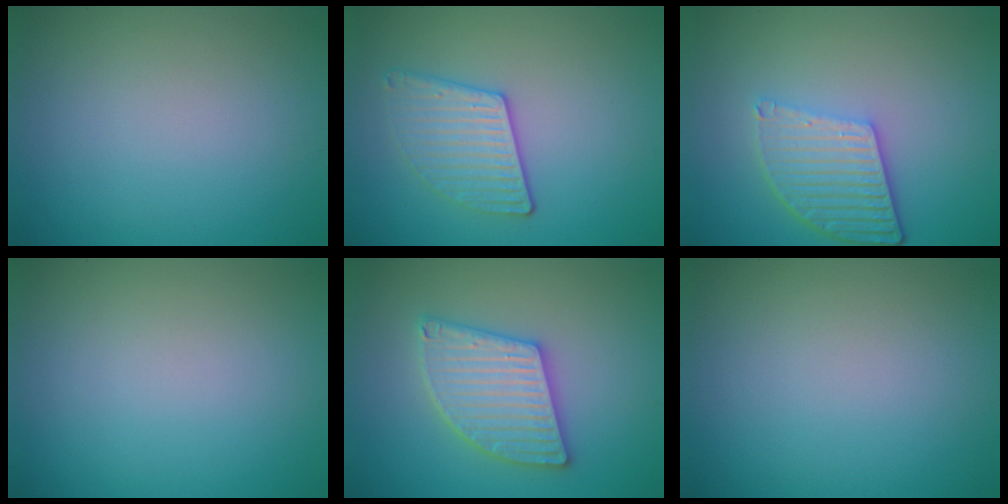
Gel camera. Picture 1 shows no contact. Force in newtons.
{"total": 3.1, "press": 2.9, "slide": 1.0}
{"total": 5.1, "press": 3.8, "slide": 3.4}
{"total": 0.0}
{"total": 5.4, "press": 5.4, "slide": 0.6}
{"total": 0.0}